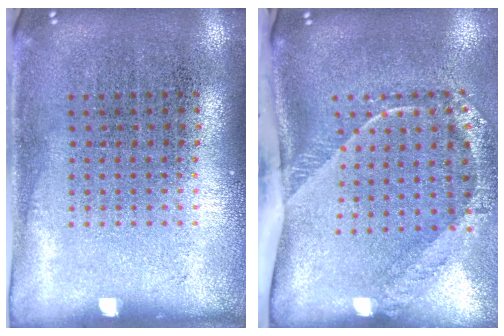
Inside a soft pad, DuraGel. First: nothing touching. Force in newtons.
{"total": 2.7, "press": 1.7, "slide": 2.0}